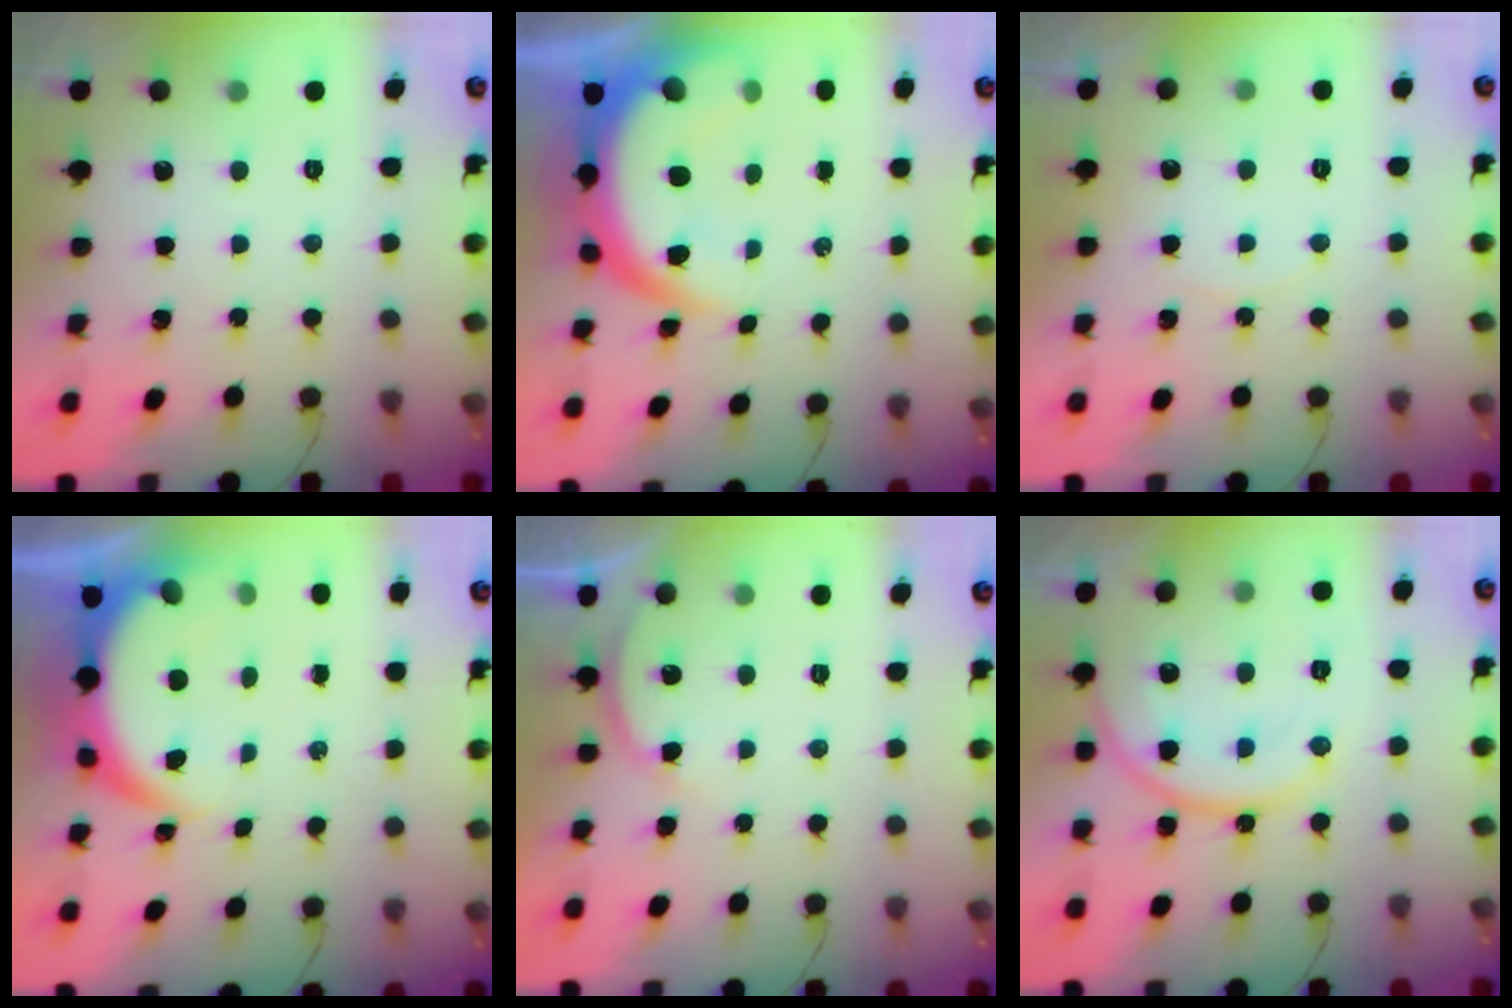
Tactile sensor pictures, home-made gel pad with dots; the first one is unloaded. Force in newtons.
{"total": 10.4, "press": 10.3, "slide": 1.1}
{"total": 2.2, "press": 2.1, "slide": 0.4}
{"total": 5.3, "press": 5.3, "slide": 0.5}
{"total": 3.2, "press": 3.1, "slide": 0.6}
{"total": 15.9, "press": 15.5, "slide": 3.6}